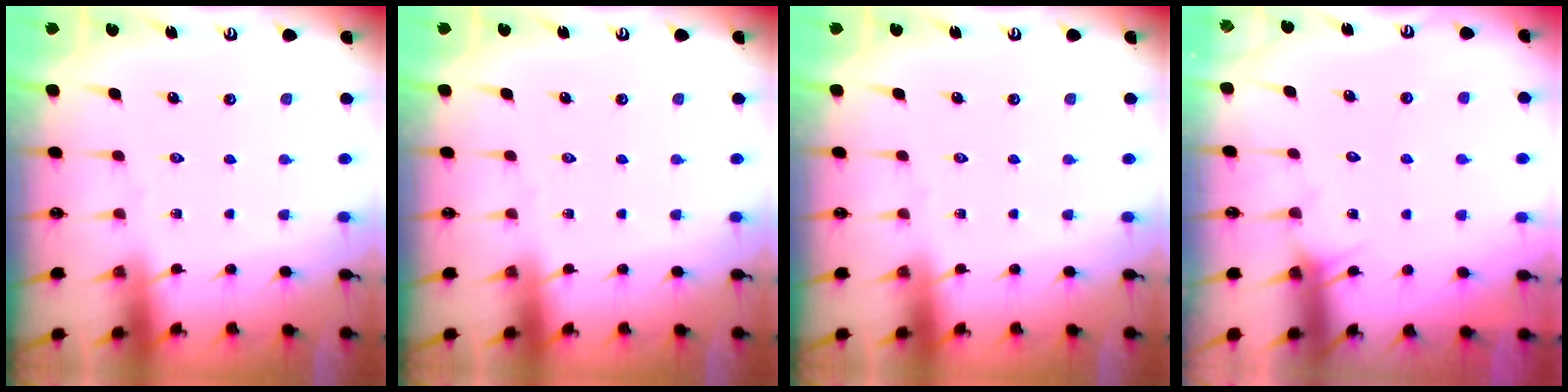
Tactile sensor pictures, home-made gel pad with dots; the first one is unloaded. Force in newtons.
{"total": 0.0}
{"total": 0.0}
{"total": 5.1, "press": 5.1, "slide": 0.4}